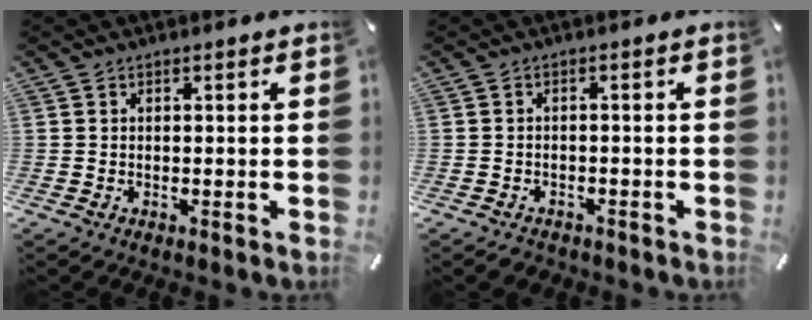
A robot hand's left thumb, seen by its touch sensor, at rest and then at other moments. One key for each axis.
{"total": 1.8, "fx": -1.6, "fy": 0.9, "fz": 0.3, "tx": -0.004, "ty": 0.009, "tz": -0.035}